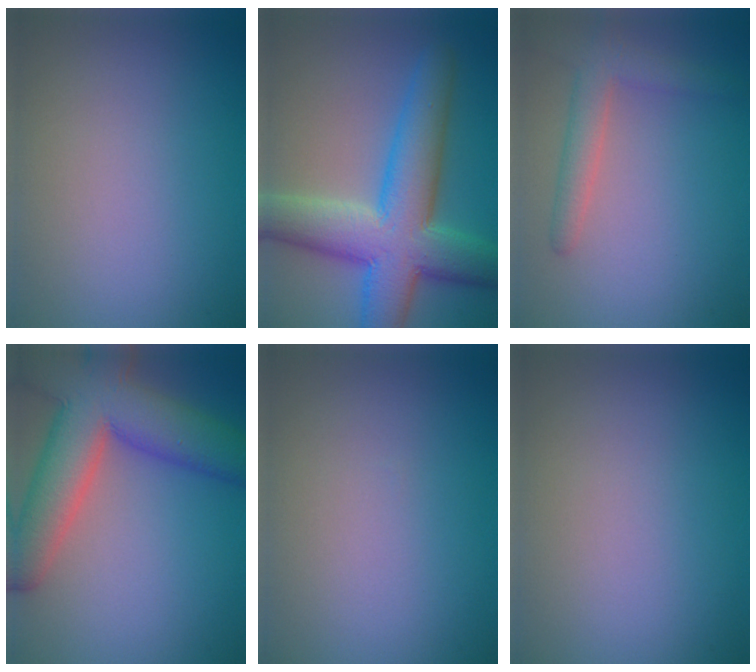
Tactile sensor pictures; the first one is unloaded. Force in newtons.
{"total": 10.0, "press": 10.0, "slide": 0.5}
{"total": 3.0, "press": 3.0, "slide": 0.1}
{"total": 10.7, "press": 10.7, "slide": 0.7}
{"total": 0.0}
{"total": 0.0}